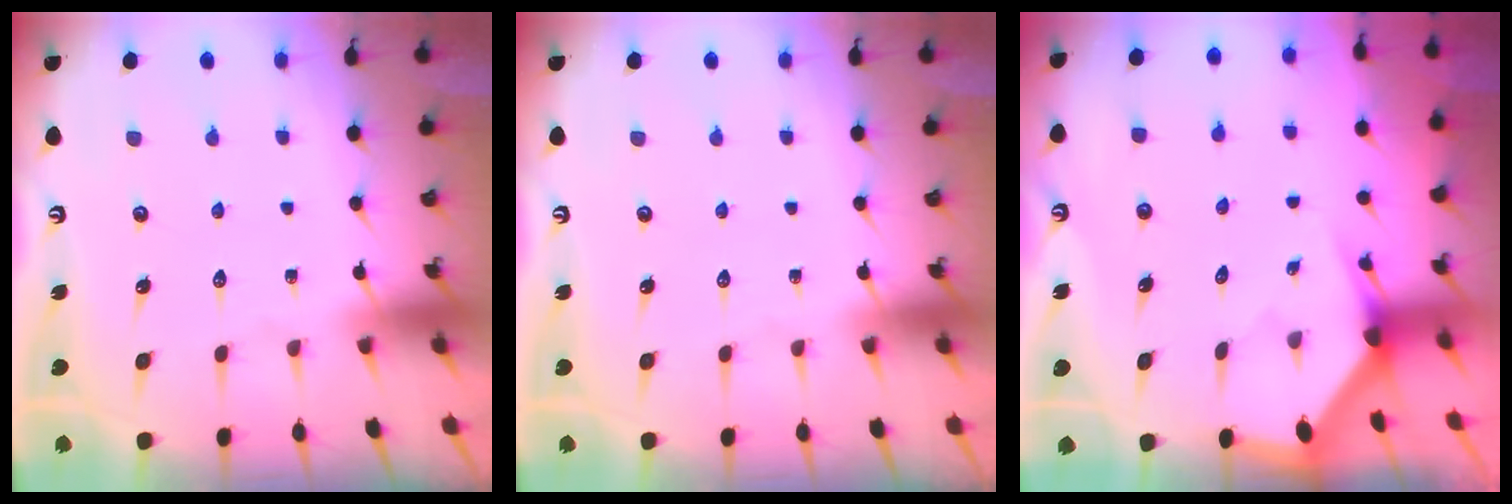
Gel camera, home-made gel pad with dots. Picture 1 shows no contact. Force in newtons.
{"total": 0.0}
{"total": 2.3, "press": 2.3, "slide": 0.1}